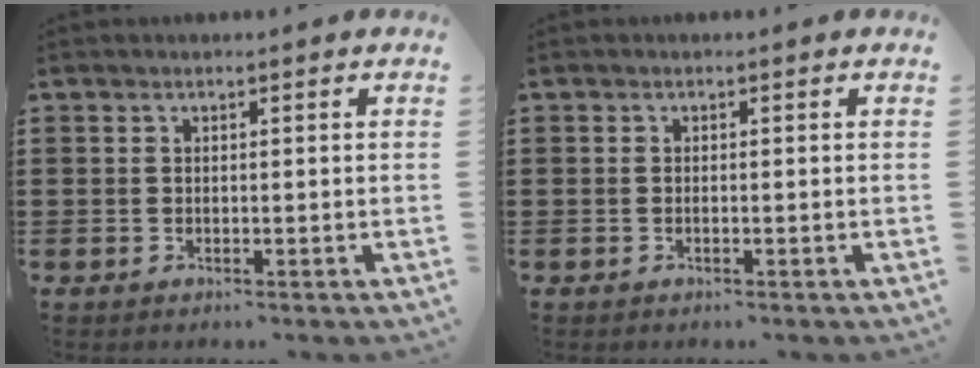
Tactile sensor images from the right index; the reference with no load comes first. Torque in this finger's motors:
{"motor_torque": [0.42, 1.72, -0.02, -0.01]}